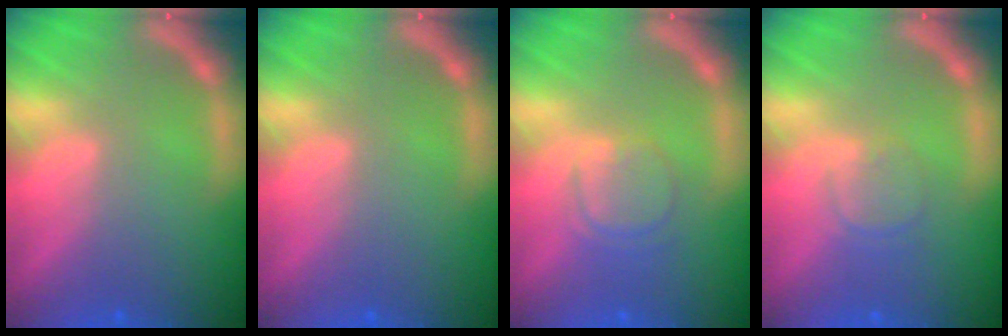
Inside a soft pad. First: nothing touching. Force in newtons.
{"total": 0.0}
{"total": 3.0}
{"total": 1.9}